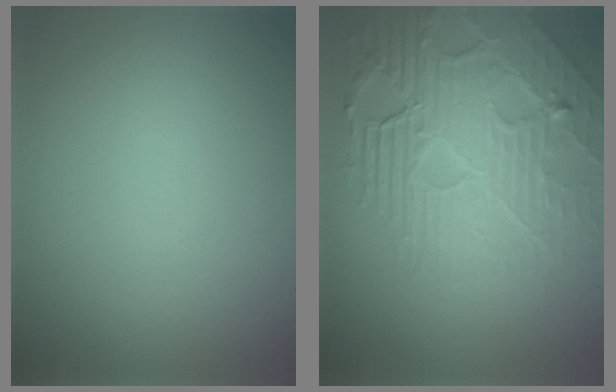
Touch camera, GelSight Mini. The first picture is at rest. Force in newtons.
{"total": 8.5, "press": 5.8, "slide": 6.3}